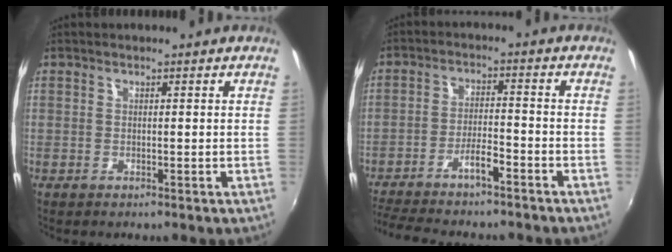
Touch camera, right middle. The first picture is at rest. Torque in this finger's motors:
{"motor_torque": [1.08, -1.05, 0.15, 0.10]}